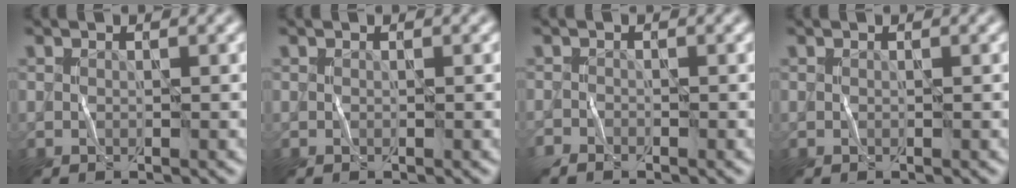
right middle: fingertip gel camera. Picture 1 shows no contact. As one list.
[{"total": 0.0}, {"total": 1.0, "force": [-1.0, 0.3, 0.0], "torque": [-0.001, -0.002, -0.024]}, {"total": 0.0}]